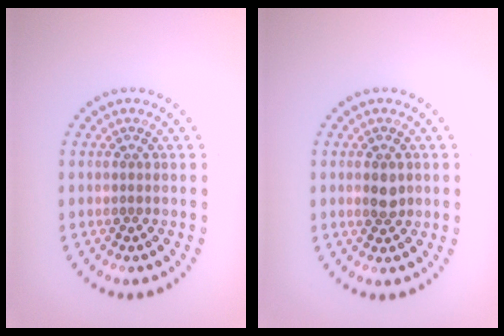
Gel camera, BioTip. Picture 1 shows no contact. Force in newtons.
{"total": 1.6, "press": 1.6, "slide": 0.1}